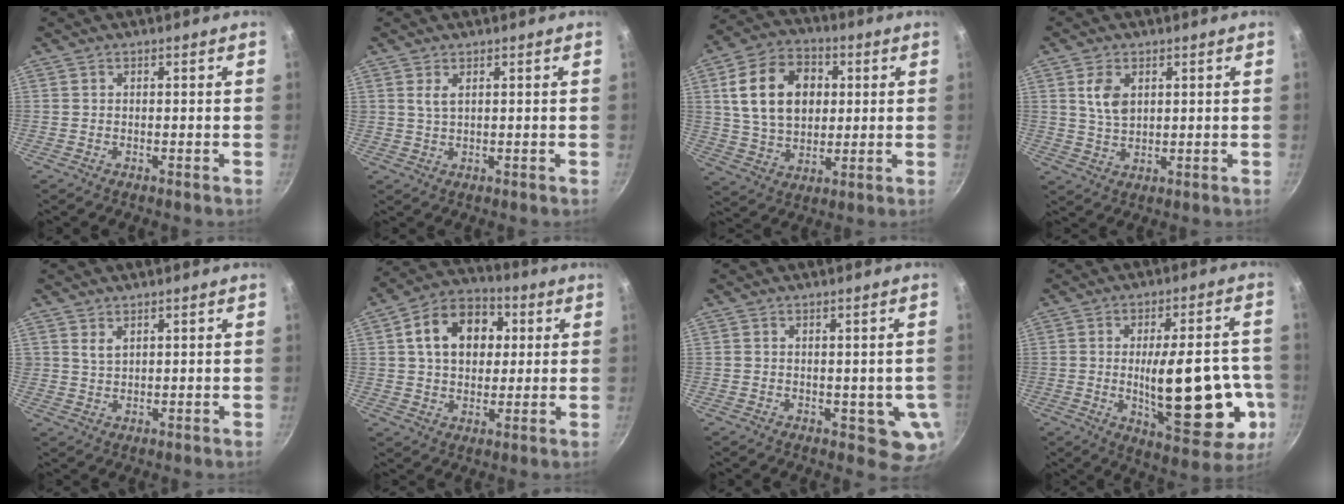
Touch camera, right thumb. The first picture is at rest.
{"total": 2.1, "force": [0.9, 0.9, 1.7], "torque": [-0.033, -0.004, 0.020]}
{"total": 16.9, "force": [3.5, 12.0, 11.3], "torque": [-0.176, 0.006, 0.058]}
{"total": 5.6, "force": [1.9, 3.5, 4.0], "torque": [-0.070, -0.009, 0.040]}
{"total": 2.3, "force": [1.4, 1.3, 1.3], "torque": [-0.022, -0.007, 0.030]}
{"total": 14.7, "force": [3.5, 10.7, 9.5], "torque": [-0.126, 0.018, 0.044]}
{"total": 6.3, "force": [-0.5, 3.3, 5.3], "torque": [-0.046, -0.005, -0.001]}
{"total": 21.7, "force": [-3.4, 8.5, 19.7], "torque": [-0.248, 0.002, -0.032]}